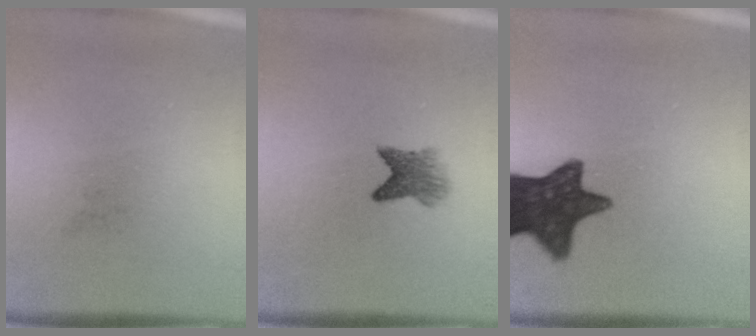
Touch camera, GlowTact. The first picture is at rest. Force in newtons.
{"total": 3.5}
{"total": 13.1}